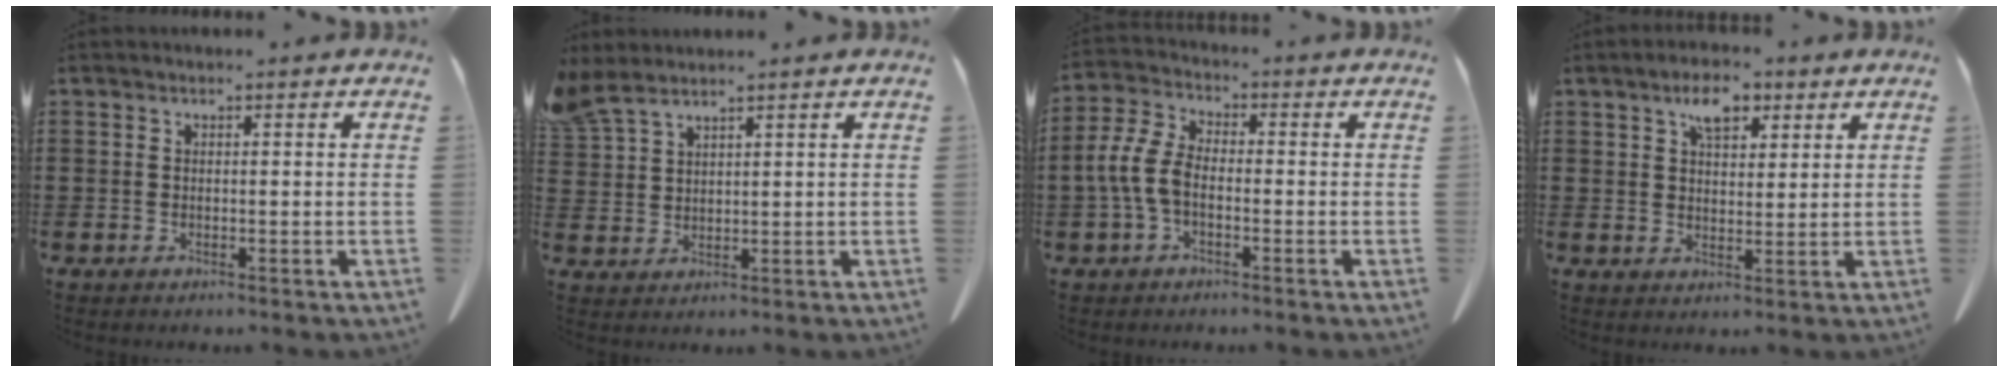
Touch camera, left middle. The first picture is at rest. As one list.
[{"total": 3.5, "force": [2.9, 1.2, 1.5], "torque": [-0.040, 0.002, 0.055]}, {"total": 6.6, "force": [-1.7, 3.7, 5.2], "torque": [-0.136, -0.001, -0.040]}, {"total": 5.8, "force": [3.2, 3.0, 3.8], "torque": [-0.062, 0.005, 0.050]}]